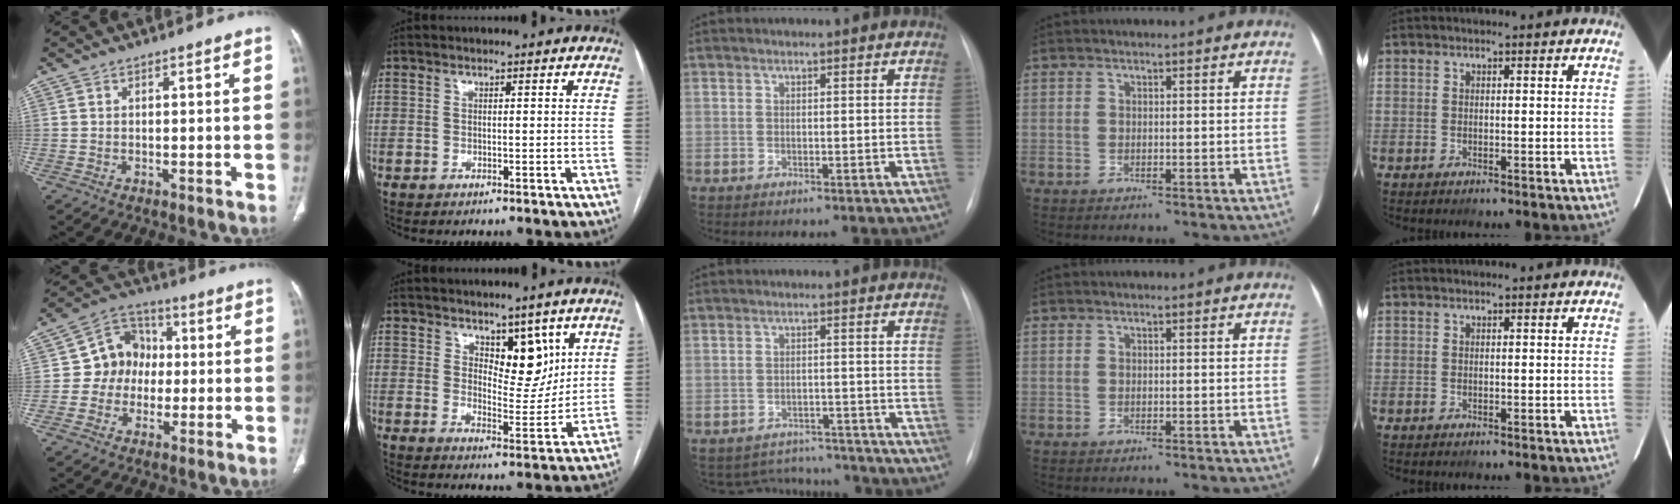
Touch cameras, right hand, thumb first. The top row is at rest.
{"thumb": {"total": 9.5, "force": [-0.4, 8.6, 4.1], "torque": [-0.023, 0.025, -0.020]}, "index": {"total": 7.6, "force": [4.2, 3.5, 5.3], "torque": [-0.068, -0.009, 0.072]}, "middle": {"total": 7.3, "force": [-7.0, 2.2, -0.8], "torque": [0.013, 0.022, -0.093]}}